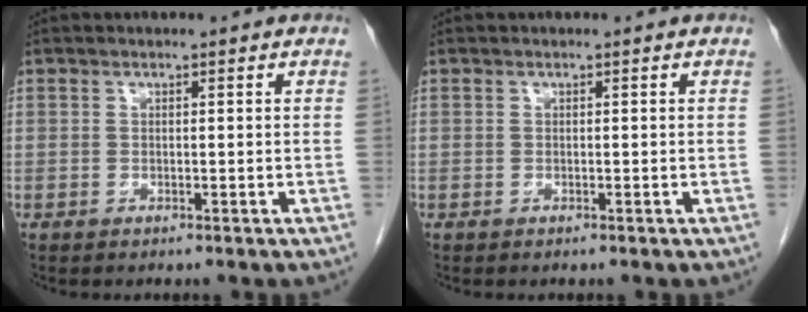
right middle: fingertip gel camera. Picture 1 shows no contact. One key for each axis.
{"total": 0.0}